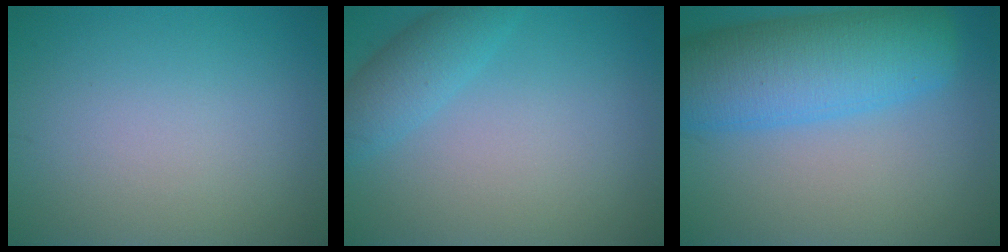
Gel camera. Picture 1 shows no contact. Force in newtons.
{"total": 3.0, "press": 3.0, "slide": 0.2}
{"total": 9.7, "press": 9.7, "slide": 0.6}